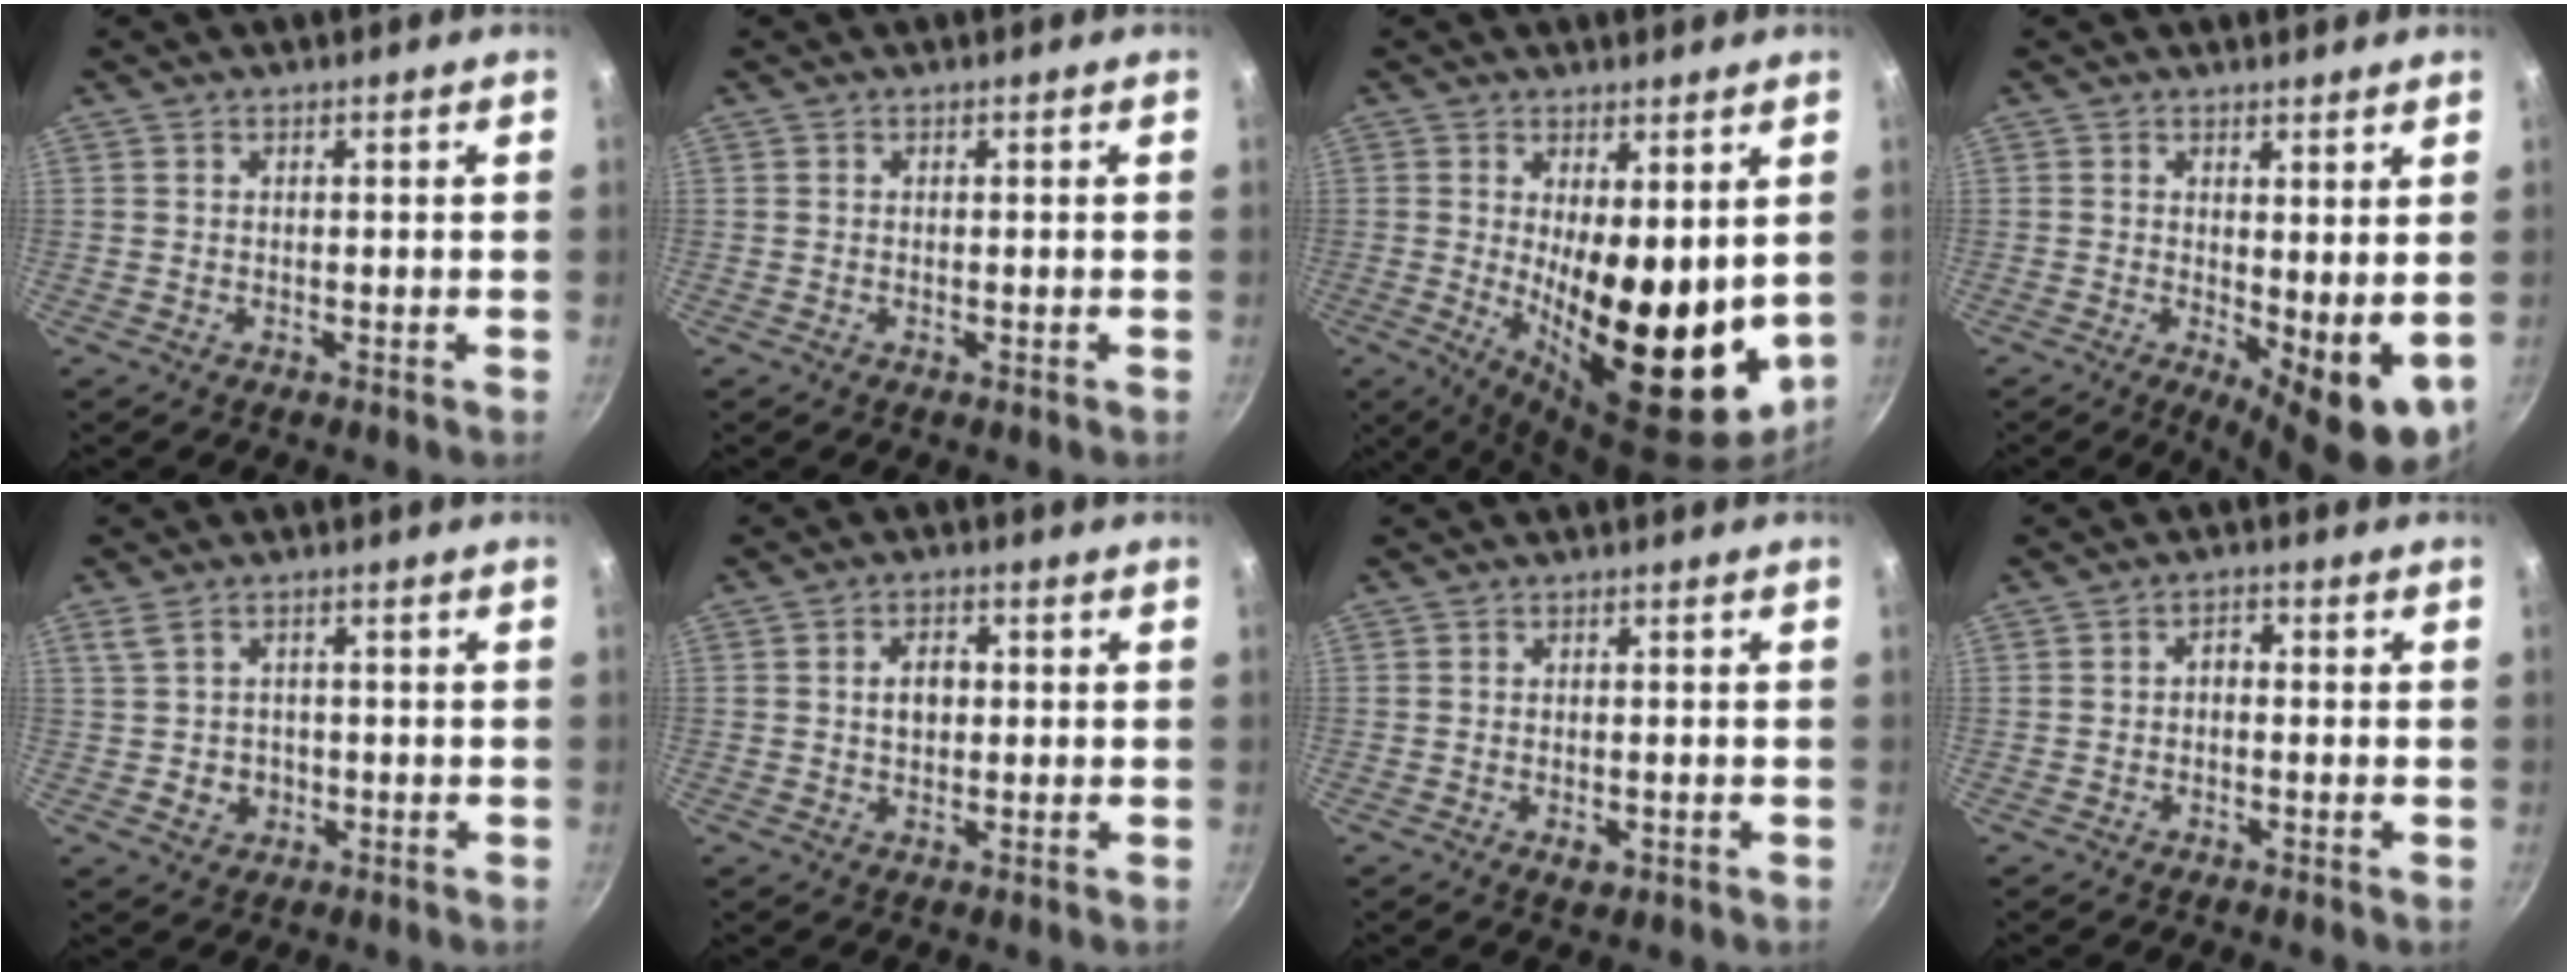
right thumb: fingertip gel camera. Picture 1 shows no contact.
{"total": 0.0}
{"total": 20.0, "force": [0.5, 8.4, 18.1], "torque": [-0.221, -0.042, 0.024]}
{"total": 8.8, "force": [0.4, 3.5, 8.1], "torque": [-0.098, -0.017, 0.014]}
{"total": 5.7, "force": [-0.1, 4.8, 3.1], "torque": [-0.032, 0.008, 0.008]}
{"total": 4.5, "force": [0.4, 3.1, 3.2], "torque": [-0.033, 0.009, 0.005]}
{"total": 2.5, "force": [-0.9, 1.4, 1.8], "torque": [-0.028, -0.001, -0.012]}
{"total": 2.2, "force": [-0.6, 1.5, 1.5], "torque": [-0.019, 0.015, -0.012]}